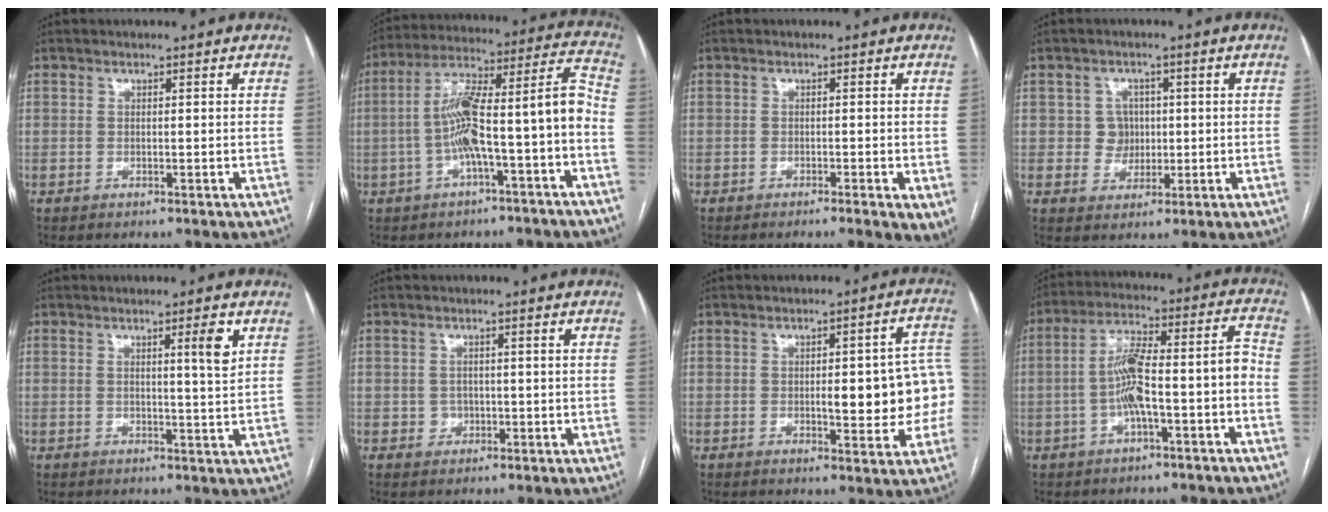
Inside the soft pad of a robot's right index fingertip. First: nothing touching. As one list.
[{"total": 13.9, "force": [-3.8, 1.5, 13.2], "torque": [-0.223, 0.047, -0.057]}, {"total": 4.5, "force": [-2.5, 0.6, 3.7], "torque": [-0.036, -0.012, -0.041]}, {"total": 3.4, "force": [0.3, 3.3, 0.6], "torque": [-0.001, 0.009, 0.007]}, {"total": 3.6, "force": [1.5, -0.2, 3.3], "torque": [-0.048, -0.007, 0.020]}, {"total": 1.6, "force": [-0.4, 1.4, 0.6], "torque": [-0.008, 0.005, -0.002]}, {"total": 12.0, "force": [-1.1, 3.2, 11.5], "torque": [-0.133, 0.026, -0.008]}, {"total": 11.0, "force": [-3.3, 1.9, 10.4], "torque": [-0.181, 0.045, -0.050]}]